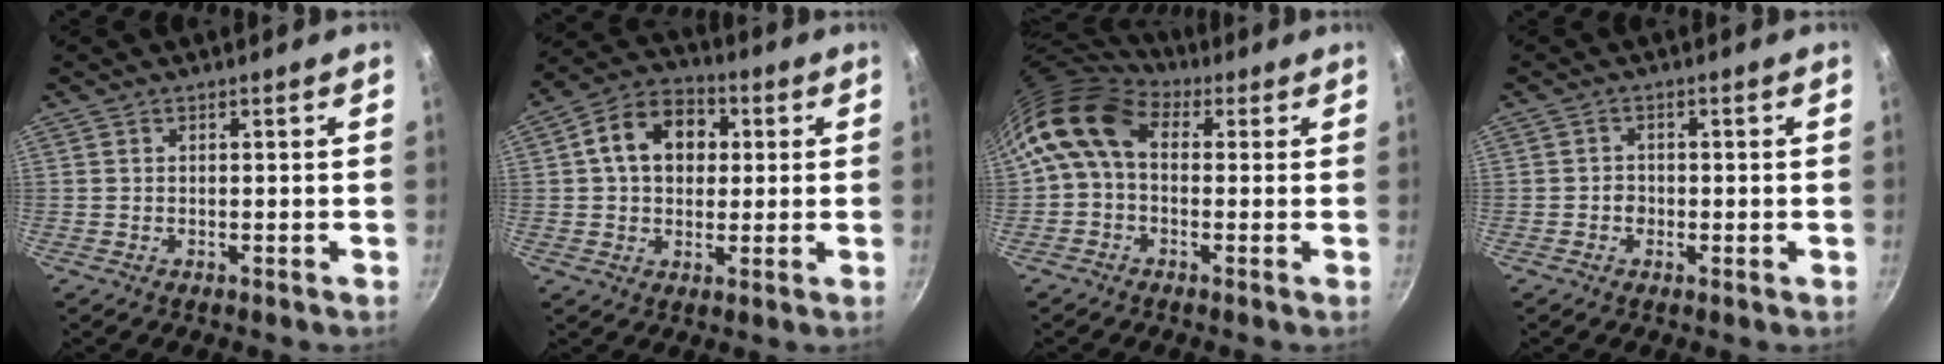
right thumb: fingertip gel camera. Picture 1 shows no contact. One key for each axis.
{"total": 12.2, "fx": 2.3, "fy": 9.1, "fz": 7.7, "tx": -0.097, "ty": 0.020, "tz": 0.022}
{"total": 11.0, "fx": 1.7, "fy": 7.7, "fz": 7.6, "tx": -0.134, "ty": 0.022, "tz": 0.010}
{"total": 1.8, "fx": -0.5, "fy": 1.5, "fz": 0.8, "tx": -0.009, "ty": 0.005, "tz": -0.011}